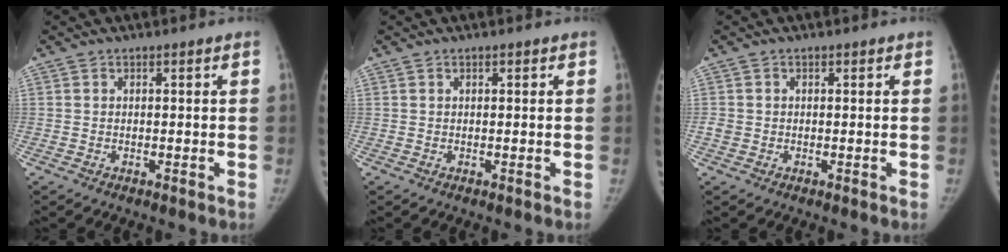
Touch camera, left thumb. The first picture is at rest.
{"total": 0.0}
{"total": 1.5, "force": [-0.3, 1.4, 0.5], "torque": [-0.002, 0.004, -0.006]}